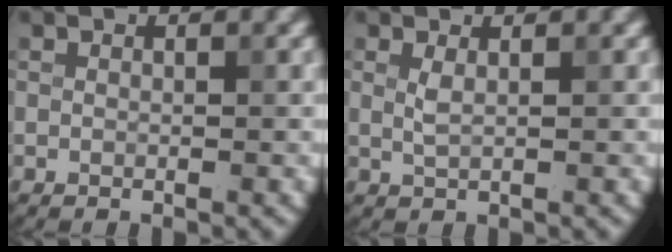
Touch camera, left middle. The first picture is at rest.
{"total": 1.1, "force": [0.4, 0.3, 1.0], "torque": [-0.022, -0.002, 0.009]}